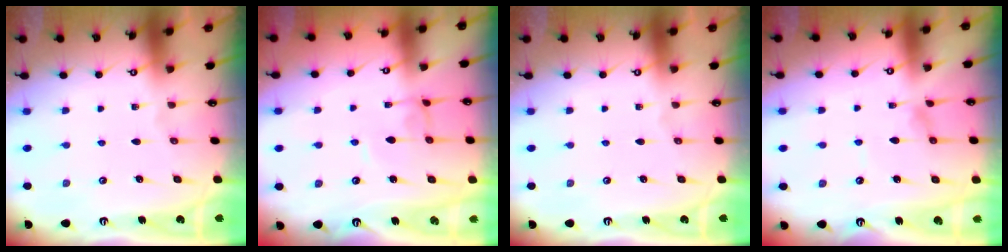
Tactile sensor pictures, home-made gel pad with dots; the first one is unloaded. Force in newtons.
{"total": 1.7, "press": 1.7, "slide": 0.1}
{"total": 0.0}
{"total": 1.4, "press": 1.4, "slide": 0.2}